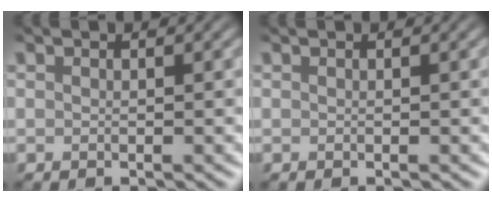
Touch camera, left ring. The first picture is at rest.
{"total": 0.0}